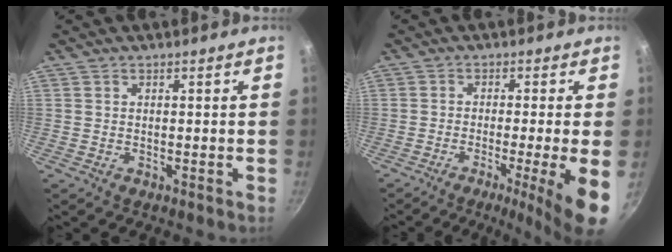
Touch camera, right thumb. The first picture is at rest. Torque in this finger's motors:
{"motor_torque": [0.13, 1.00, 0.20, -0.07, 0.15]}